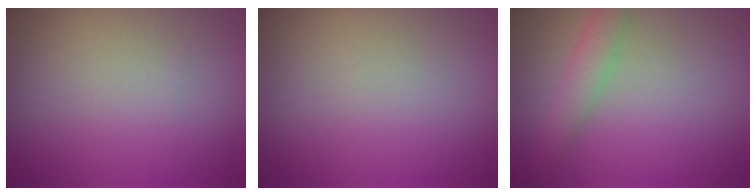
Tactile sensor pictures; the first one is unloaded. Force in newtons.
{"total": 0.0}
{"total": 2.4, "press": 2.4, "slide": 0.1}